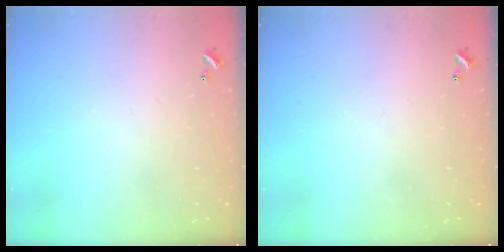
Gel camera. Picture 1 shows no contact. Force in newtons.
{"total": 0.0}